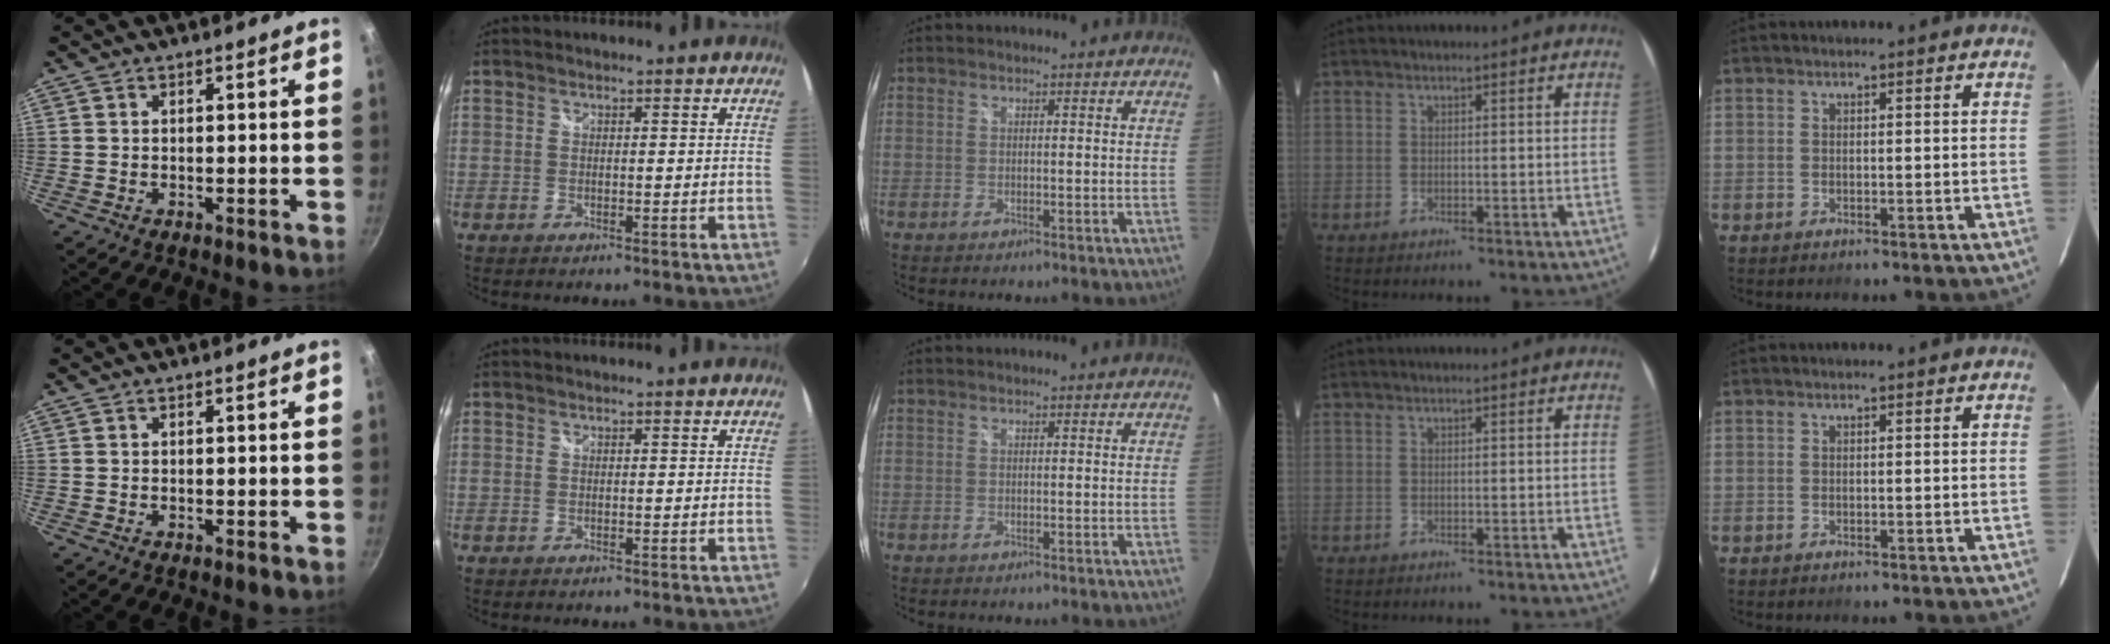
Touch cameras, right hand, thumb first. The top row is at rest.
{}